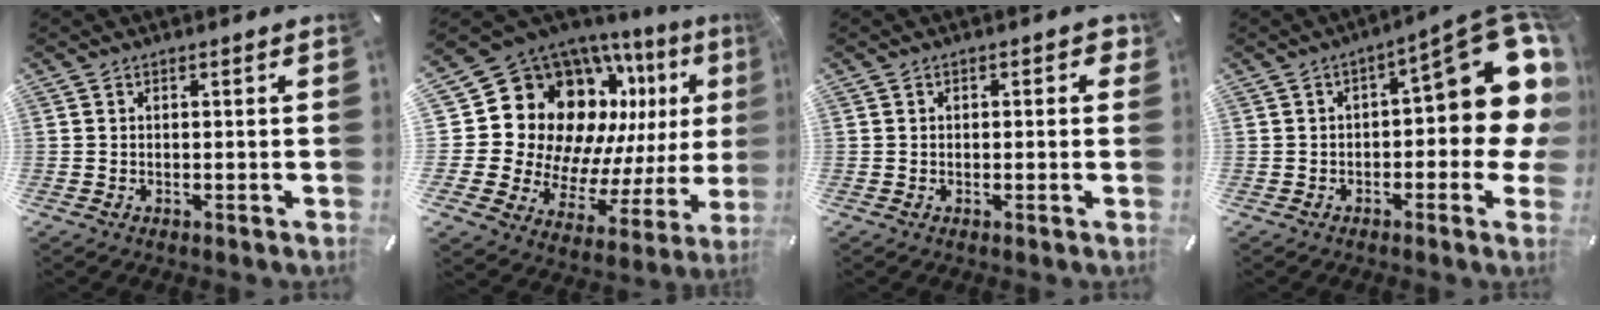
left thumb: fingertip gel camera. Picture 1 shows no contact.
{"total": 20.4, "force": [8.4, 15.8, 9.9], "torque": [-0.164, -0.103, 0.195]}
{"total": 1.4, "force": [0.0, 1.1, 0.9], "torque": [-0.009, 0.003, -0.002]}
{"total": 17.4, "force": [4.8, 7.1, 15.1], "torque": [-0.179, -0.038, 0.079]}